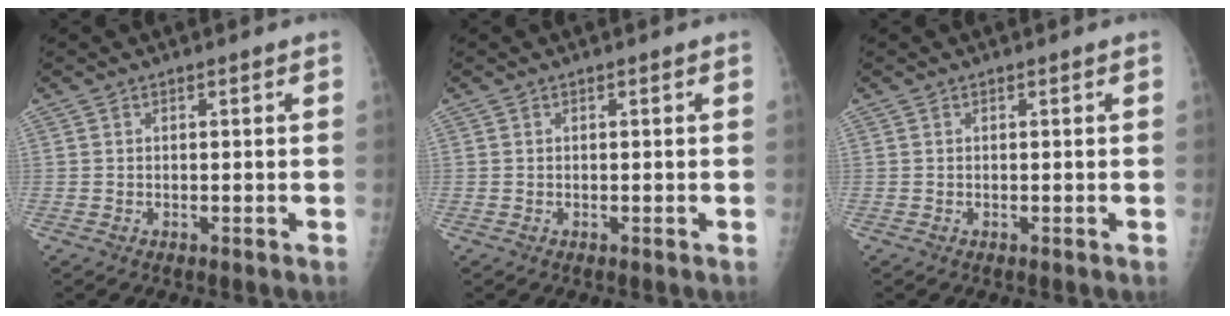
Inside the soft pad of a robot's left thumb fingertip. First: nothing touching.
{"total": 0.0}
{"total": 0.0}